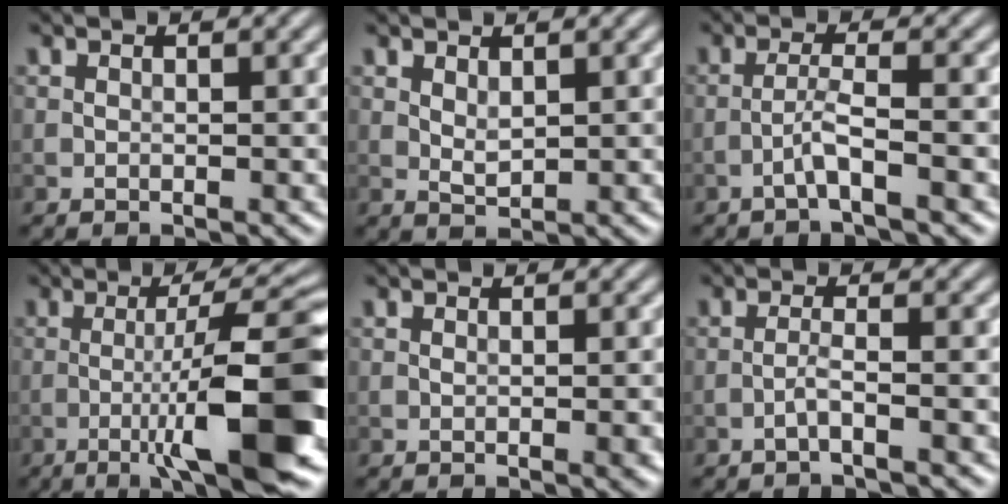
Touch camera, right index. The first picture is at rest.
{"total": 1.3, "force": [0.7, 0.6, 0.9], "torque": [-0.021, -0.003, 0.019]}
{"total": 2.4, "force": [-1.3, -0.1, 2.0], "torque": [-0.040, 0.011, -0.031]}
{"total": 10.8, "force": [-2.9, 1.5, 10.3], "torque": [-0.145, 0.014, -0.047]}
{"total": 1.2, "force": [-0.2, 0.2, 1.2], "torque": [-0.018, -0.003, -0.002]}
{"total": 1.6, "force": [-0.9, 0.1, 1.4], "torque": [-0.025, 0.008, -0.023]}